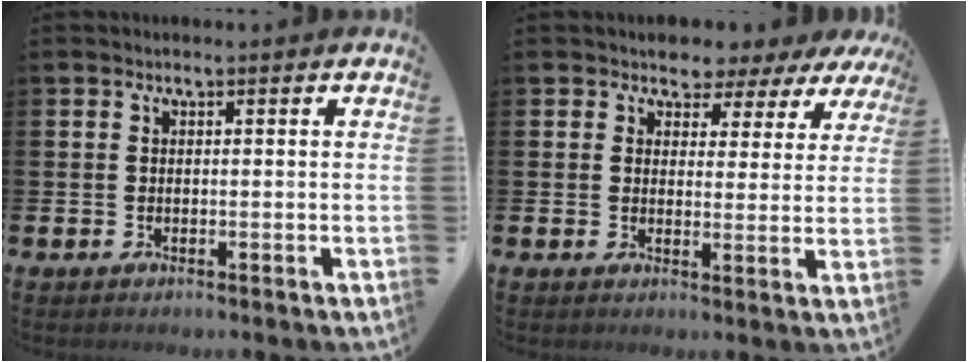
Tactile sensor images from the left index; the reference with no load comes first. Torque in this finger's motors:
{"motor_torque": [1.17, -0.97, 0.66, 0.01]}